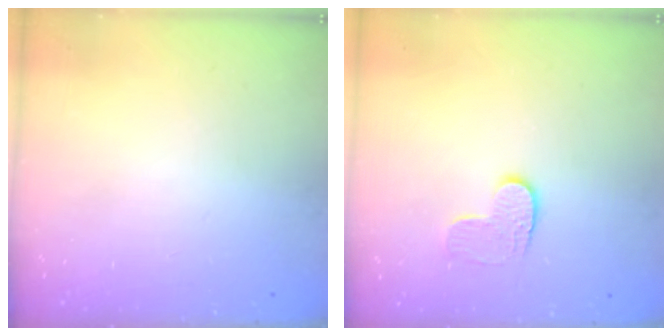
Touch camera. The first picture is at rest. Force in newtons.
{"total": 5.7, "press": 5.7, "slide": 0.3}